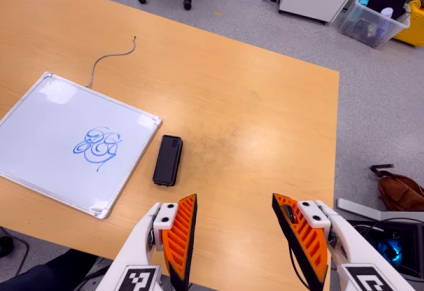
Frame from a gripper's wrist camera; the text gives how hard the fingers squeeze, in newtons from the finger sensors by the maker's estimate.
{"total": 0.0}